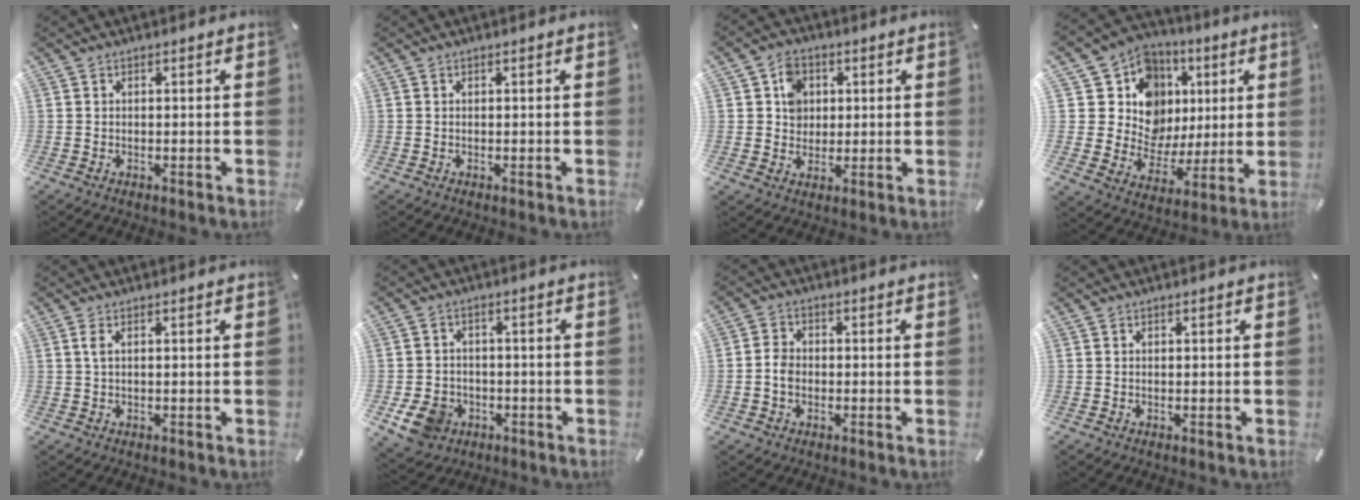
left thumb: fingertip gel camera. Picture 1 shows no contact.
{"total": 0.0}
{"total": 6.2, "force": [1.3, 5.6, 2.2], "torque": [-0.034, 0.004, 0.021]}
{"total": 14.2, "force": [4.3, 12.9, 4.3], "torque": [-0.061, -0.044, 0.096]}
{"total": 1.5, "force": [0.3, 0.2, 1.4], "torque": [-0.030, 0.000, 0.005]}
{"total": 8.0, "force": [-3.1, 6.7, 3.2], "torque": [-0.078, 0.017, -0.058]}
{"total": 3.4, "force": [-0.8, 2.7, 1.9], "torque": [-0.036, 0.007, -0.016]}
{"total": 0.0}